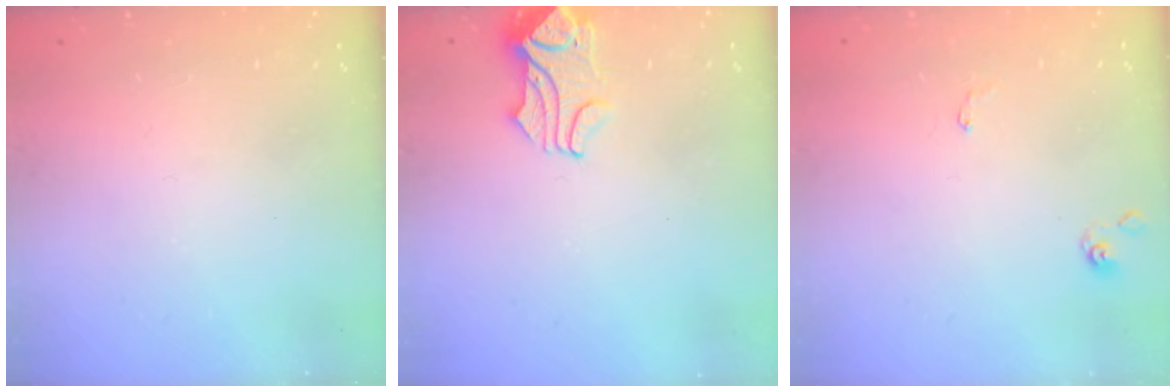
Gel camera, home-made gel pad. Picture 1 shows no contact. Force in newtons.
{"total": 2.7, "press": 2.6, "slide": 0.5}
{"total": 0.6, "press": 0.6, "slide": 0.1}